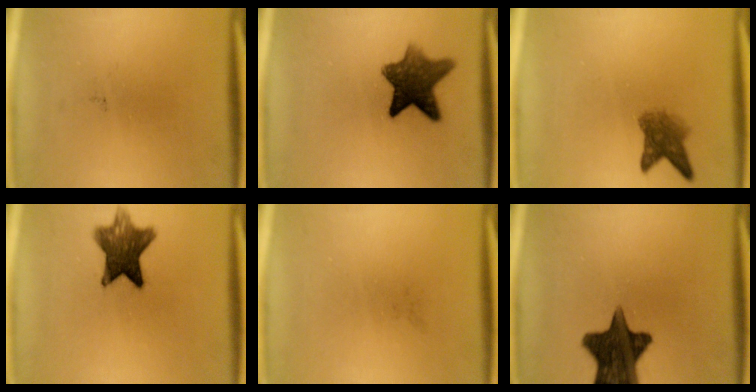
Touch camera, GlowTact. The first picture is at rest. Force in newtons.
{"total": 9.6}
{"total": 4.2}
{"total": 9.5}
{"total": 0.0}
{"total": 14.7}